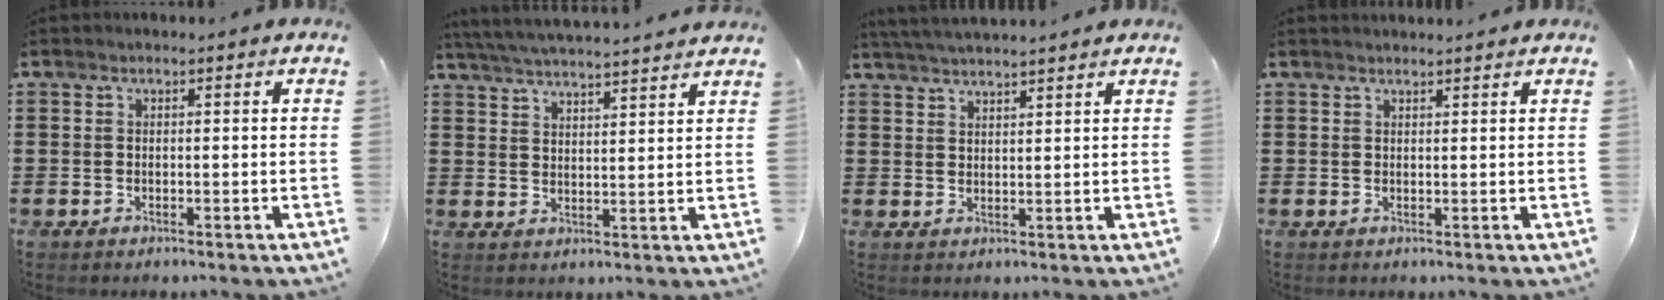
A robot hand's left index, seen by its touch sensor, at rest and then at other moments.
{"total": 4.7, "force": [4.6, -0.7, 0.7], "torque": [-0.030, -0.026, 0.080]}
{"total": 3.2, "force": [3.2, -0.6, 0.4], "torque": [-0.017, -0.008, 0.058]}
{"total": 1.2, "force": [1.2, 0.0, 0.1], "torque": [-0.004, -0.001, 0.024]}